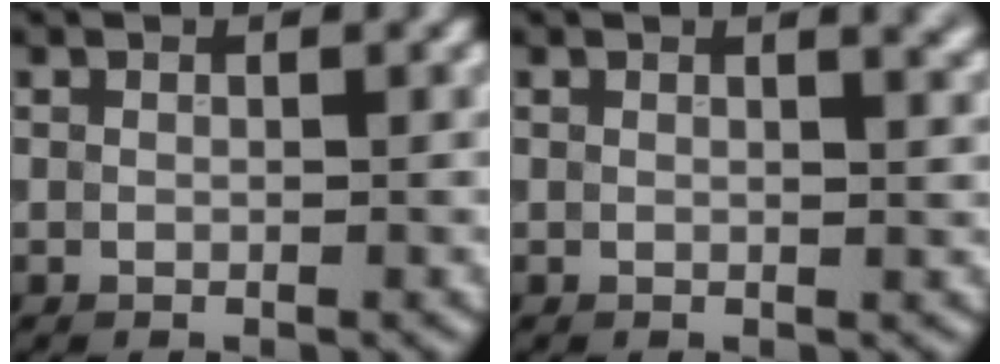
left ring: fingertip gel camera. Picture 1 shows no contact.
{"total": 2.7, "force": [1.7, 1.2, 1.8], "torque": [0.001, 0.006, 0.011]}